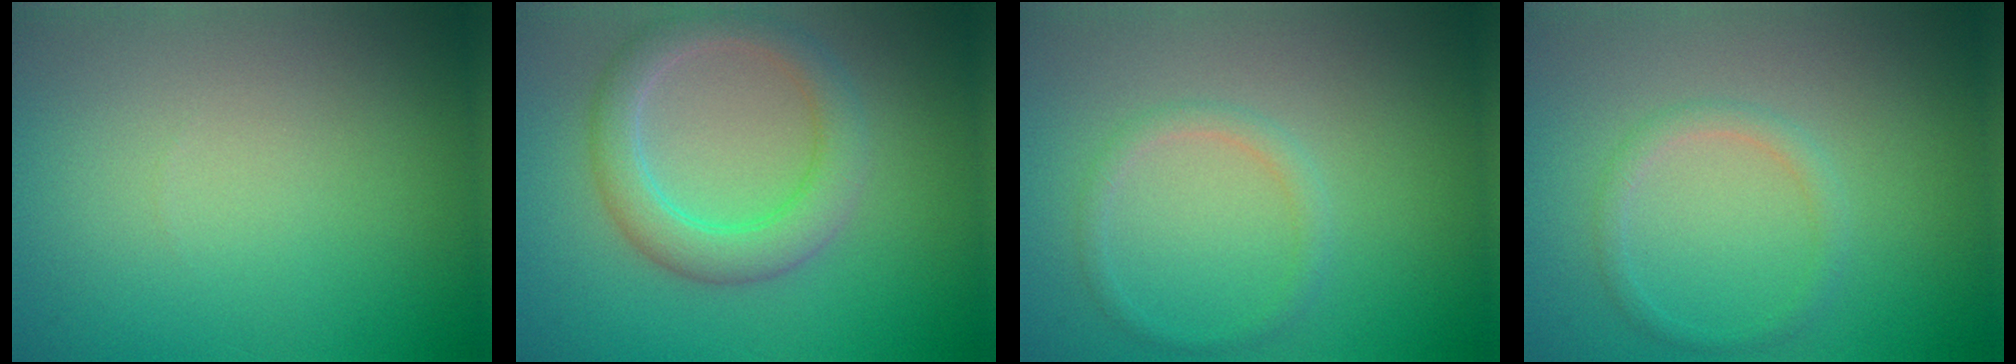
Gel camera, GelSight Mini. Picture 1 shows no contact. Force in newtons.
{"total": 4.3, "press": 4.3, "slide": 0.0}
{"total": 1.4, "press": 1.4, "slide": 0.1}
{"total": 1.5, "press": 1.5, "slide": 0.1}